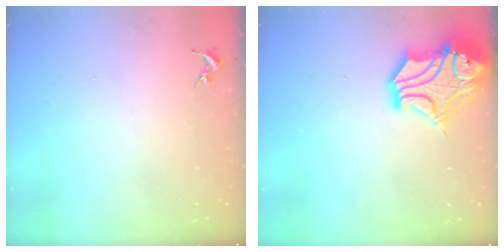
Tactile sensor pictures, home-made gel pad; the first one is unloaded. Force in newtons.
{"total": 16.9, "press": 16.7, "slide": 2.3}